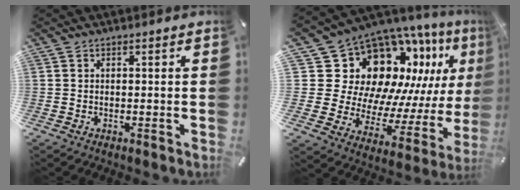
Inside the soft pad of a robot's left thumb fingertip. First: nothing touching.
{"total": 19.8, "force": [10.9, 13.6, 9.5], "torque": [-0.156, -0.122, 0.221]}